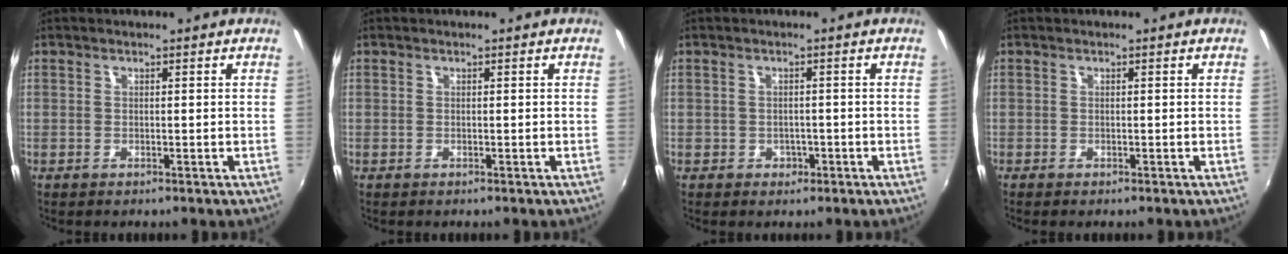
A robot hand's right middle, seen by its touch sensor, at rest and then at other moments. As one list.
[{"total": 0.0}, {"total": 2.5, "force": [-1.0, 2.2, 0.6], "torque": [-0.012, -0.001, -0.013]}, {"total": 0.6, "force": [-0.6, 0.1, 0.3], "torque": [-0.006, -0.002, -0.010]}]